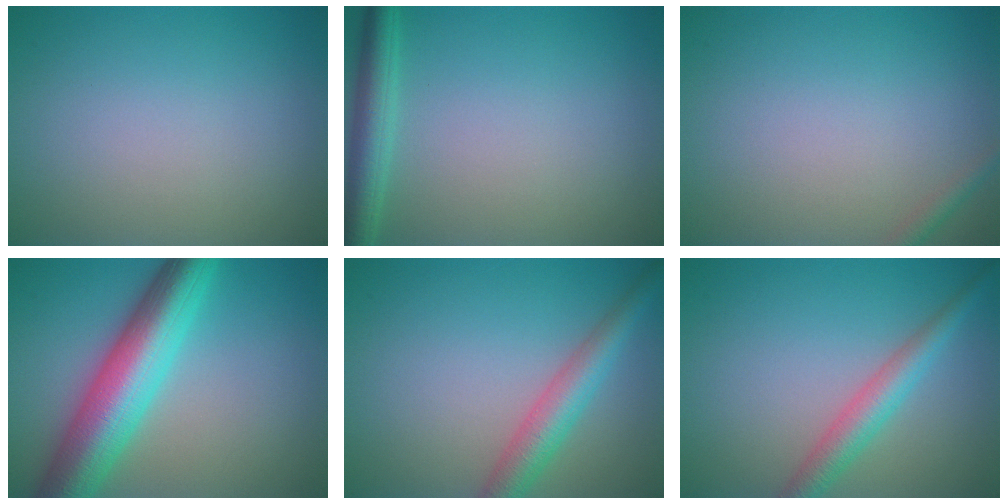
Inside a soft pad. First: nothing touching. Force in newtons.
{"total": 3.2, "press": 3.2, "slide": 0.2}
{"total": 1.0, "press": 1.0, "slide": 0.0}
{"total": 9.5, "press": 9.5, "slide": 0.3}
{"total": 4.0, "press": 4.0, "slide": 0.0}
{"total": 3.3, "press": 3.3, "slide": 0.1}